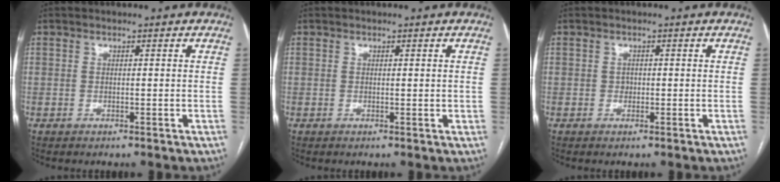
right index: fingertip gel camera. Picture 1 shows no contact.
{"total": 0.7, "force": [0.2, 0.3, 0.7], "torque": [-0.010, -0.002, 0.003]}
{"total": 0.8, "force": [-0.1, 0.8, 0.3], "torque": [-0.003, 0.003, -0.001]}